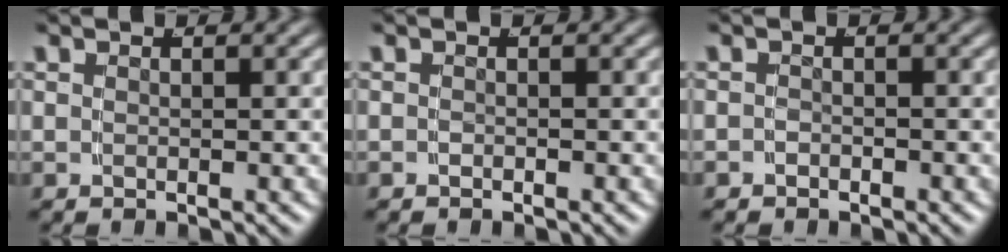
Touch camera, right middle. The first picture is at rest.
{"total": 0.5, "force": [-0.5, -0.2, 0.0], "torque": [-0.003, -0.005, -0.005]}
{"total": 1.0, "force": [-0.9, 0.2, -0.2], "torque": [-0.001, -0.010, -0.011]}